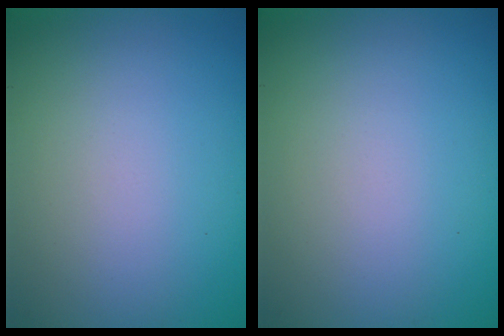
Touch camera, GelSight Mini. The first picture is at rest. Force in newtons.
{"total": 0.0}